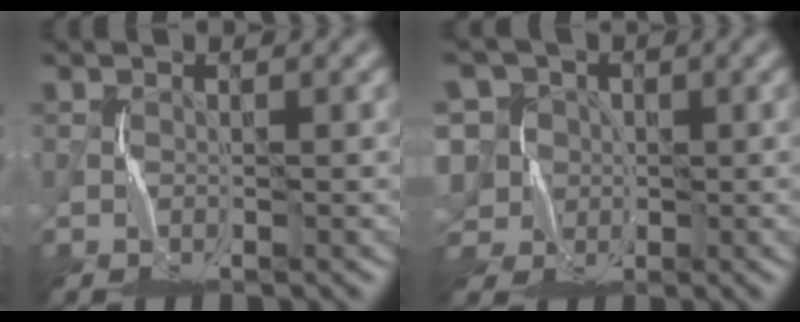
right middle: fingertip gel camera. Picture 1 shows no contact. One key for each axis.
{"total": 8.3, "fx": 1.4, "fy": 7.7, "fz": 2.8, "tx": -0.073, "ty": 0.032, "tz": -0.014}